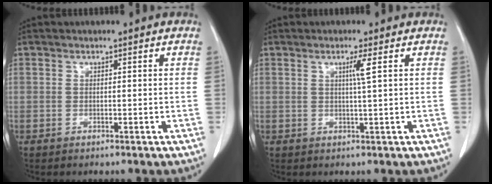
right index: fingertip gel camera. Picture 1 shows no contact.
{"total": 2.3, "force": [0.7, -0.6, 2.1], "torque": [-0.040, -0.004, 0.015]}